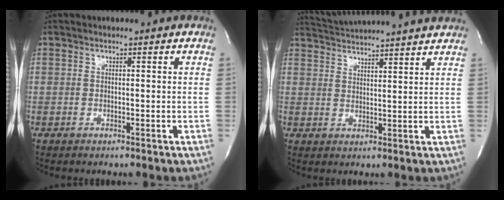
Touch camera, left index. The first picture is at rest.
{"total": 12.9, "force": [12.3, -0.5, 4.0], "torque": [-0.078, 0.009, 0.174]}